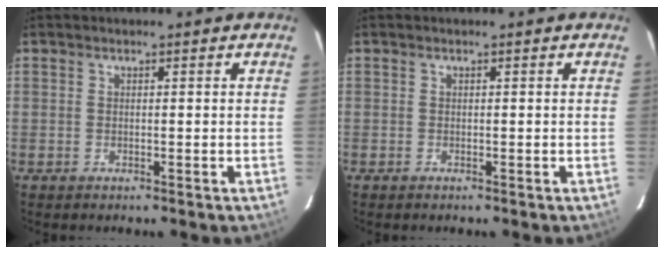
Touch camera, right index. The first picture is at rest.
{"total": 0.0}